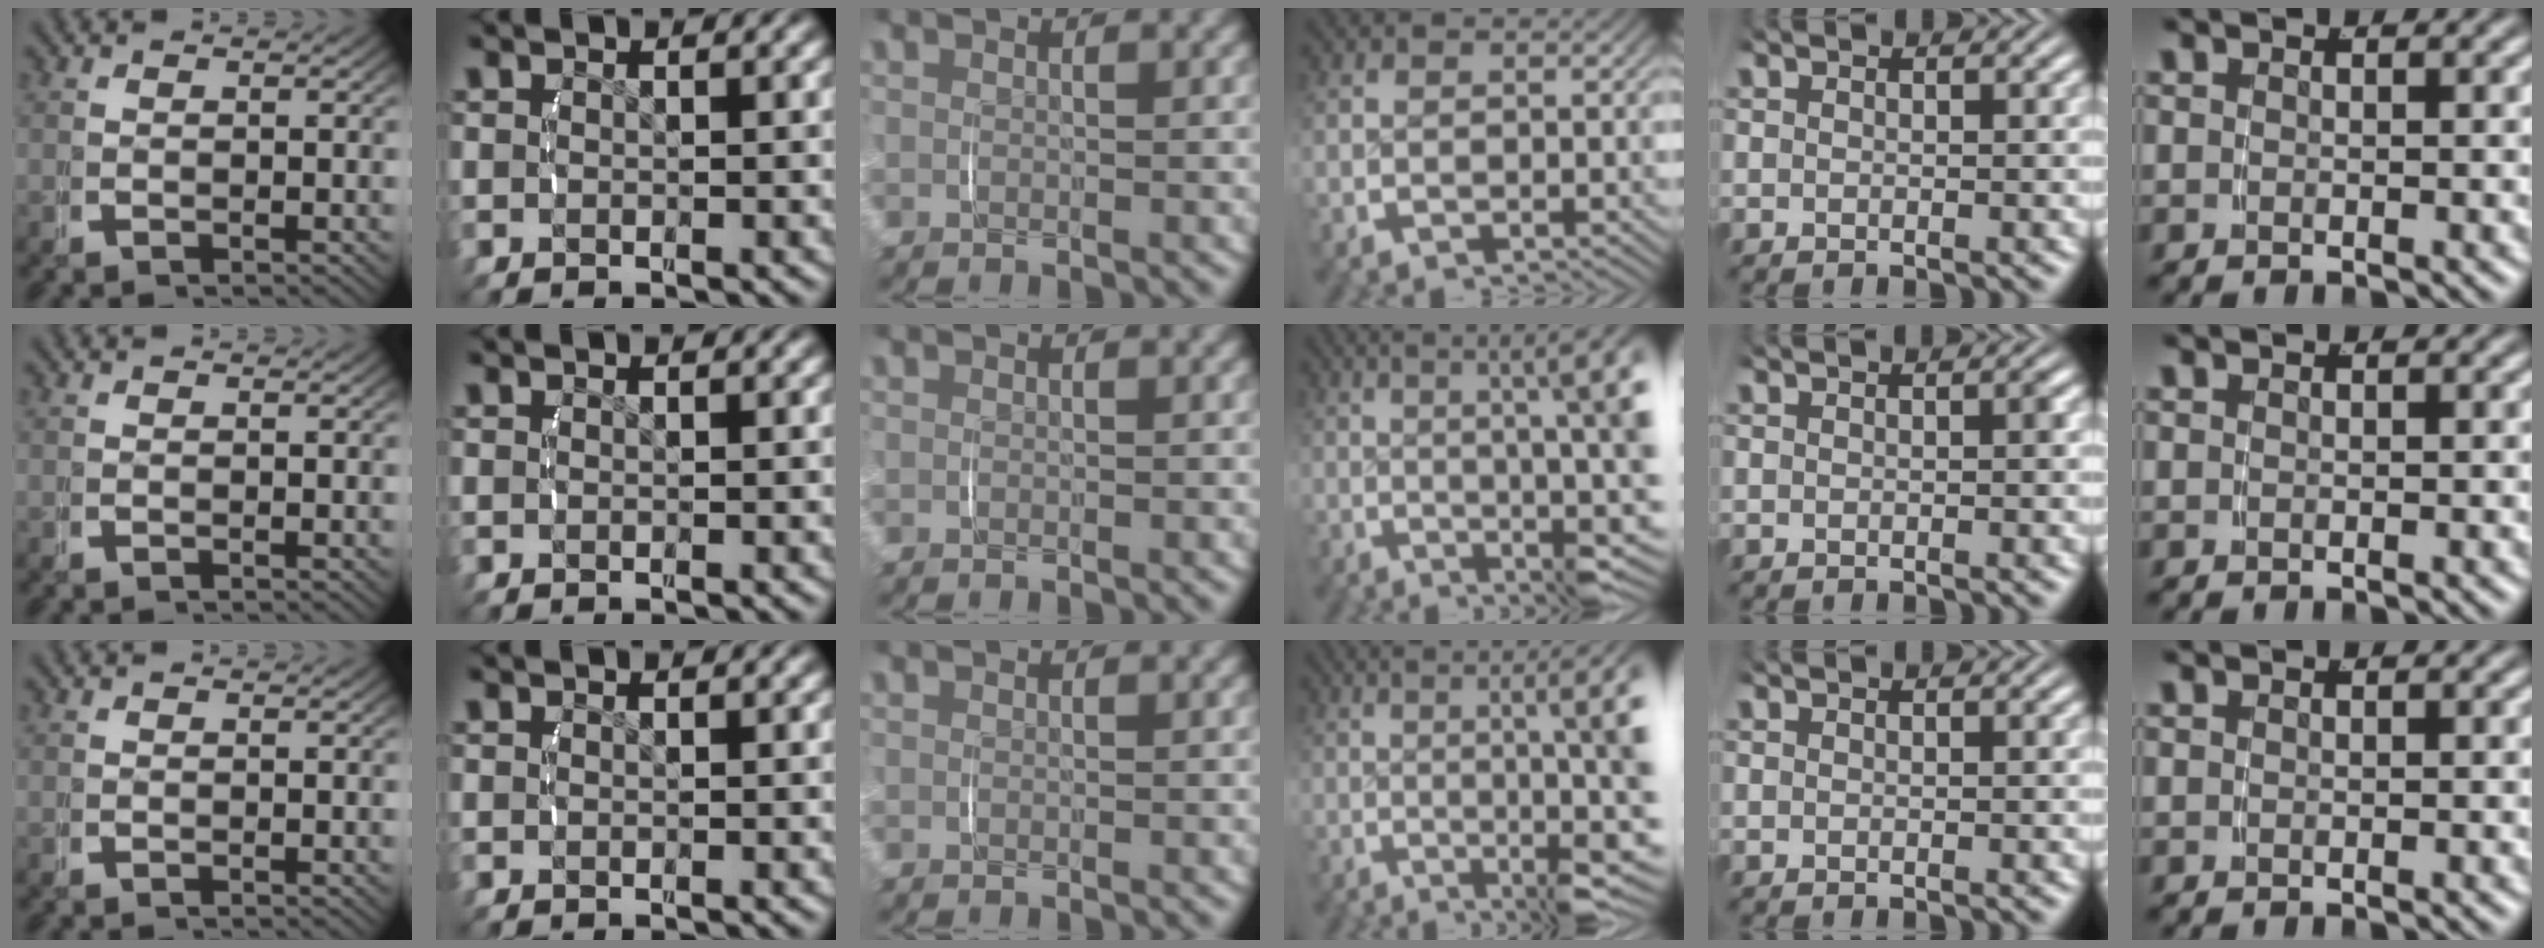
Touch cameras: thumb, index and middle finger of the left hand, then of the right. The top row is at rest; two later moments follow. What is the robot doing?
{"motion": "lift_and_place", "object": "jewelry box"}